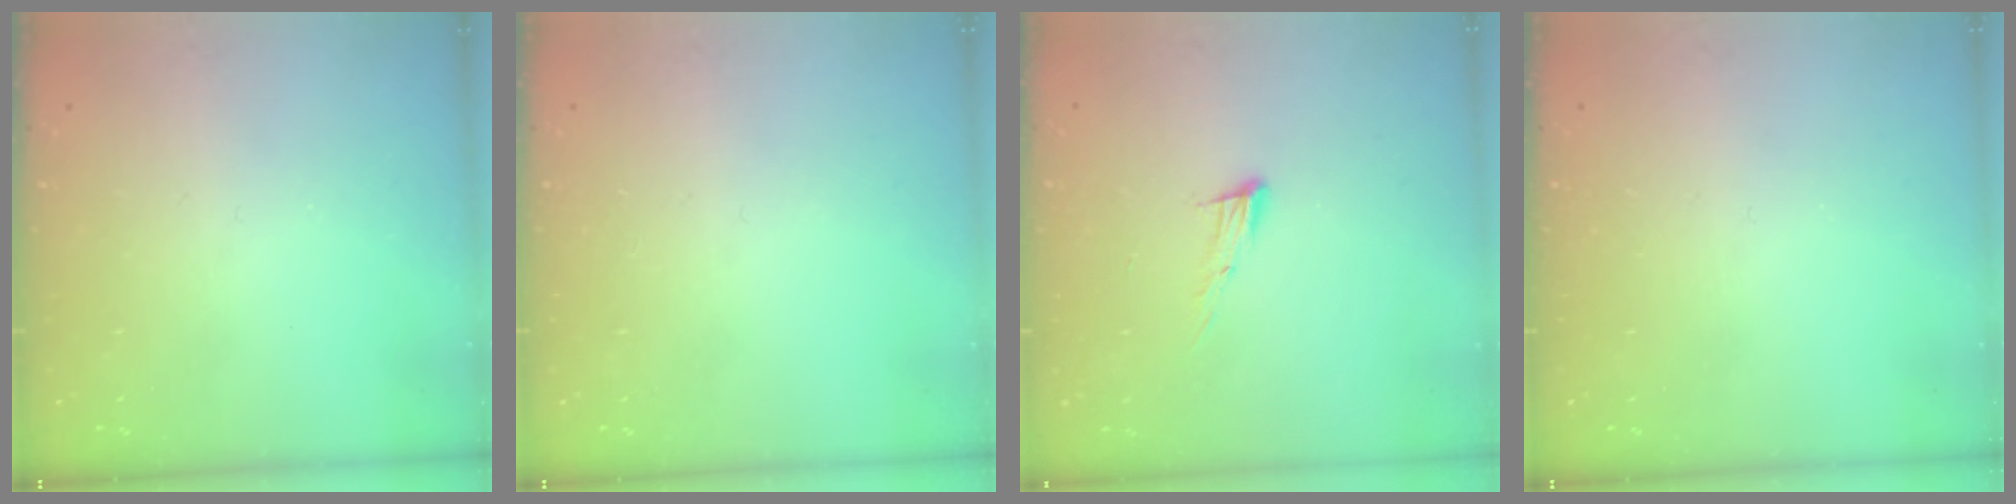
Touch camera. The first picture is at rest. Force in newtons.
{"total": 0.0}
{"total": 8.5, "press": 8.4, "slide": 1.5}
{"total": 0.0}